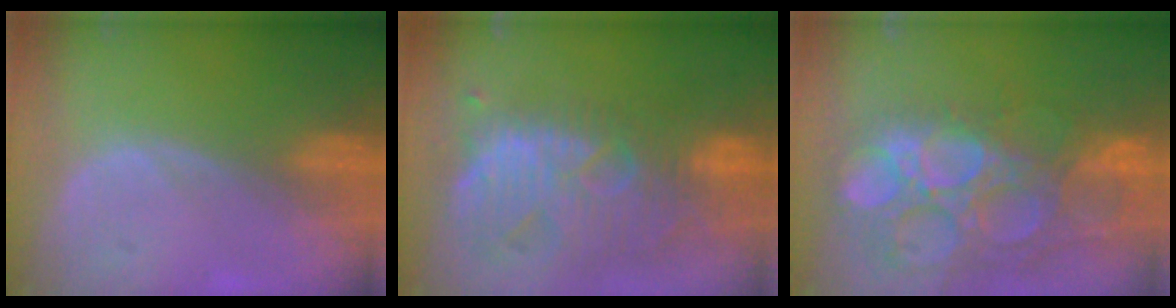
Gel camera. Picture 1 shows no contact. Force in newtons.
{"total": 13.2, "press": 11.4, "slide": 6.6}
{"total": 15.8, "press": 13.1, "slide": 9.0}